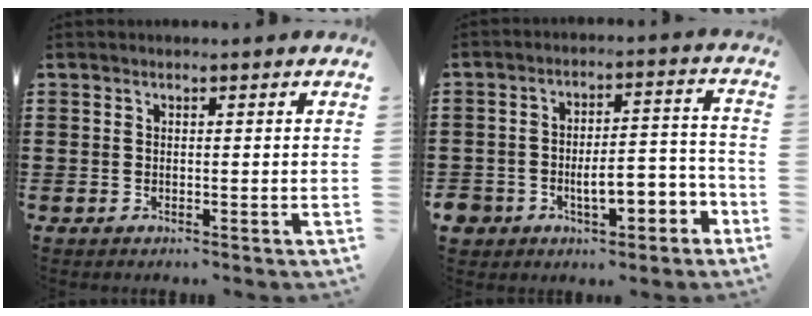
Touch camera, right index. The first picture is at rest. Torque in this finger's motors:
{"motor_torque": [0.74, -0.13, 0.19, 0.09]}